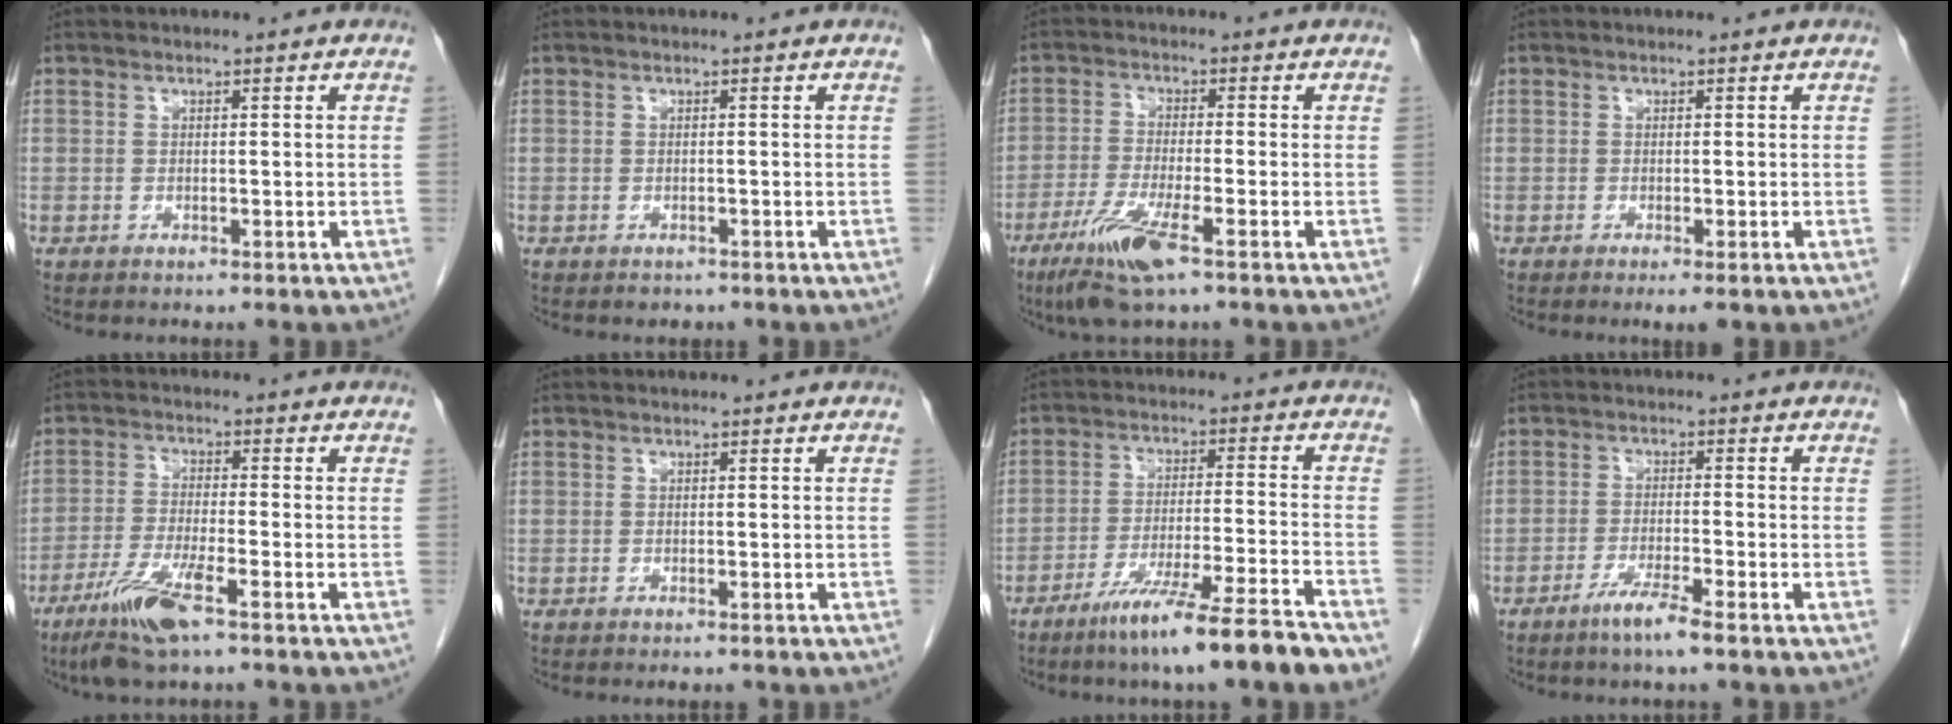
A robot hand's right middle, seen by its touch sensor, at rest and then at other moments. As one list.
[{"total": 1.4, "force": [-1.1, 0.8, 0.2], "torque": [-0.008, -0.001, -0.012]}, {"total": 8.3, "force": [-4.8, 0.6, 6.7], "torque": [-0.140, -0.021, -0.088]}, {"total": 2.0, "force": [-1.3, 0.2, 1.5], "torque": [-0.020, -0.007, -0.018]}, {"total": 8.4, "force": [-5.2, 0.8, 6.6], "torque": [-0.137, -0.019, -0.096]}, {"total": 0.8, "force": [-0.7, 0.2, 0.3], "torque": [-0.009, -0.003, -0.006]}, {"total": 11.8, "force": [-8.6, -1.2, 8.0], "torque": [-0.131, -0.032, -0.145]}, {"total": 4.2, "force": [-2.9, -0.4, 3.0], "torque": [-0.061, -0.009, -0.059]}]